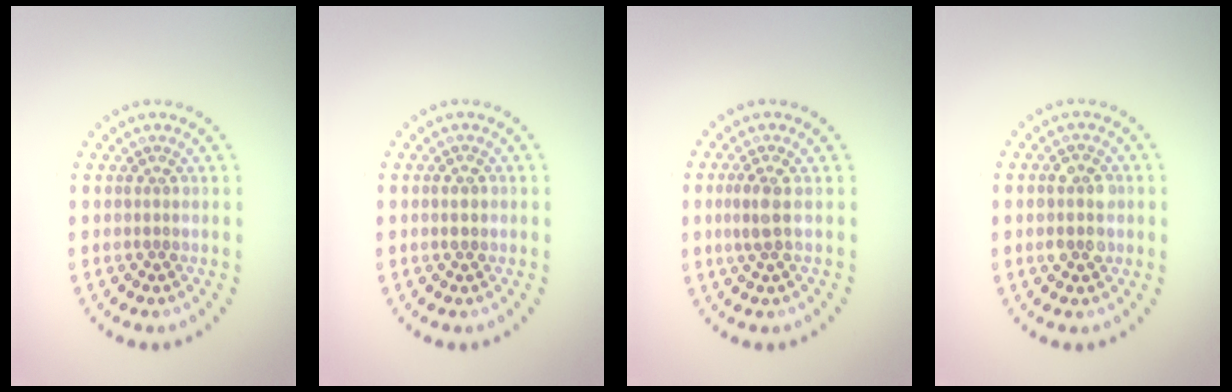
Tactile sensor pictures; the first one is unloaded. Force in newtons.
{"total": 1.5, "press": 1.5, "slide": 0.1}
{"total": 1.7, "press": 1.6, "slide": 0.7}
{"total": 2.7, "press": 2.7, "slide": 0.3}